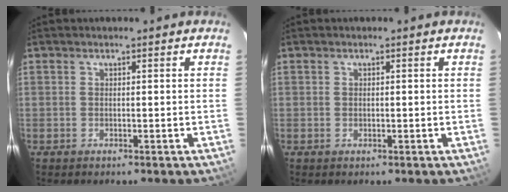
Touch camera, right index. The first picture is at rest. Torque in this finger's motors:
{"motor_torque": [-0.11, 0.04, -0.04, -0.01]}